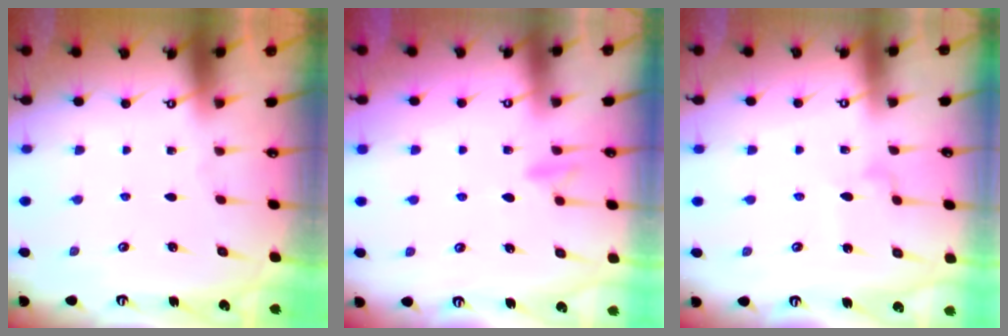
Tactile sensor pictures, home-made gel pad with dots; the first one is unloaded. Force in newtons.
{"total": 9.3, "press": 9.3, "slide": 0.9}
{"total": 5.3, "press": 5.2, "slide": 0.4}